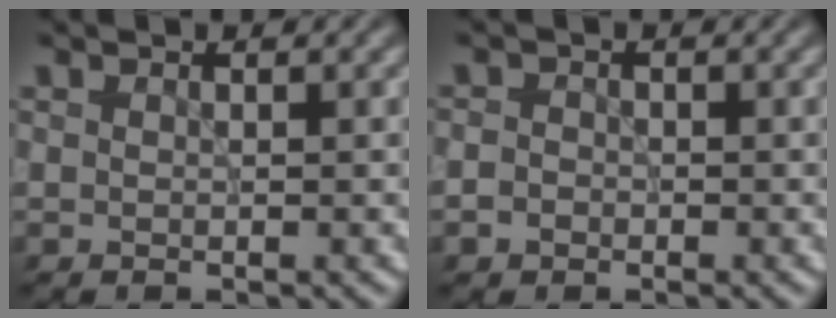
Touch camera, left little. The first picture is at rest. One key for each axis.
{"total": 1.5, "fx": -0.6, "fy": 1.3, "fz": 0.6, "tx": 0.000, "ty": -0.001, "tz": -0.014}